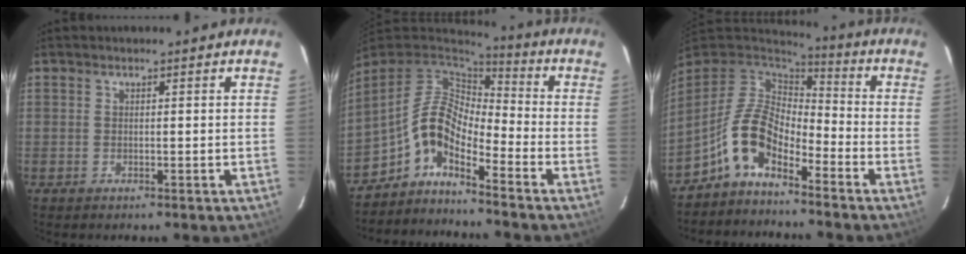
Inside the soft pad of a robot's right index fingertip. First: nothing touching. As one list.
[{"total": 8.2, "force": [-5.0, 3.1, 5.8], "torque": [-0.112, 0.023, -0.111]}, {"total": 10.3, "force": [-5.9, 5.0, 6.9], "torque": [-0.143, 0.017, -0.121]}]